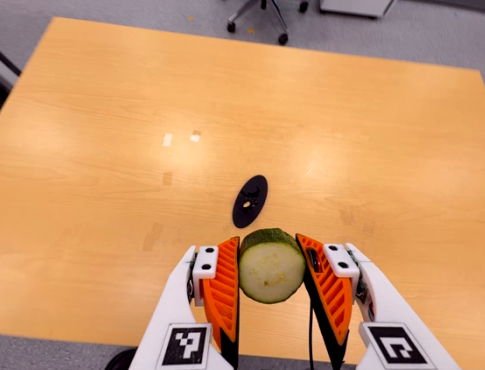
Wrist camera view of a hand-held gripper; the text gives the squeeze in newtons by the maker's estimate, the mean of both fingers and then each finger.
{"total": 9.4, "left": 8.2, "right": 10.6}